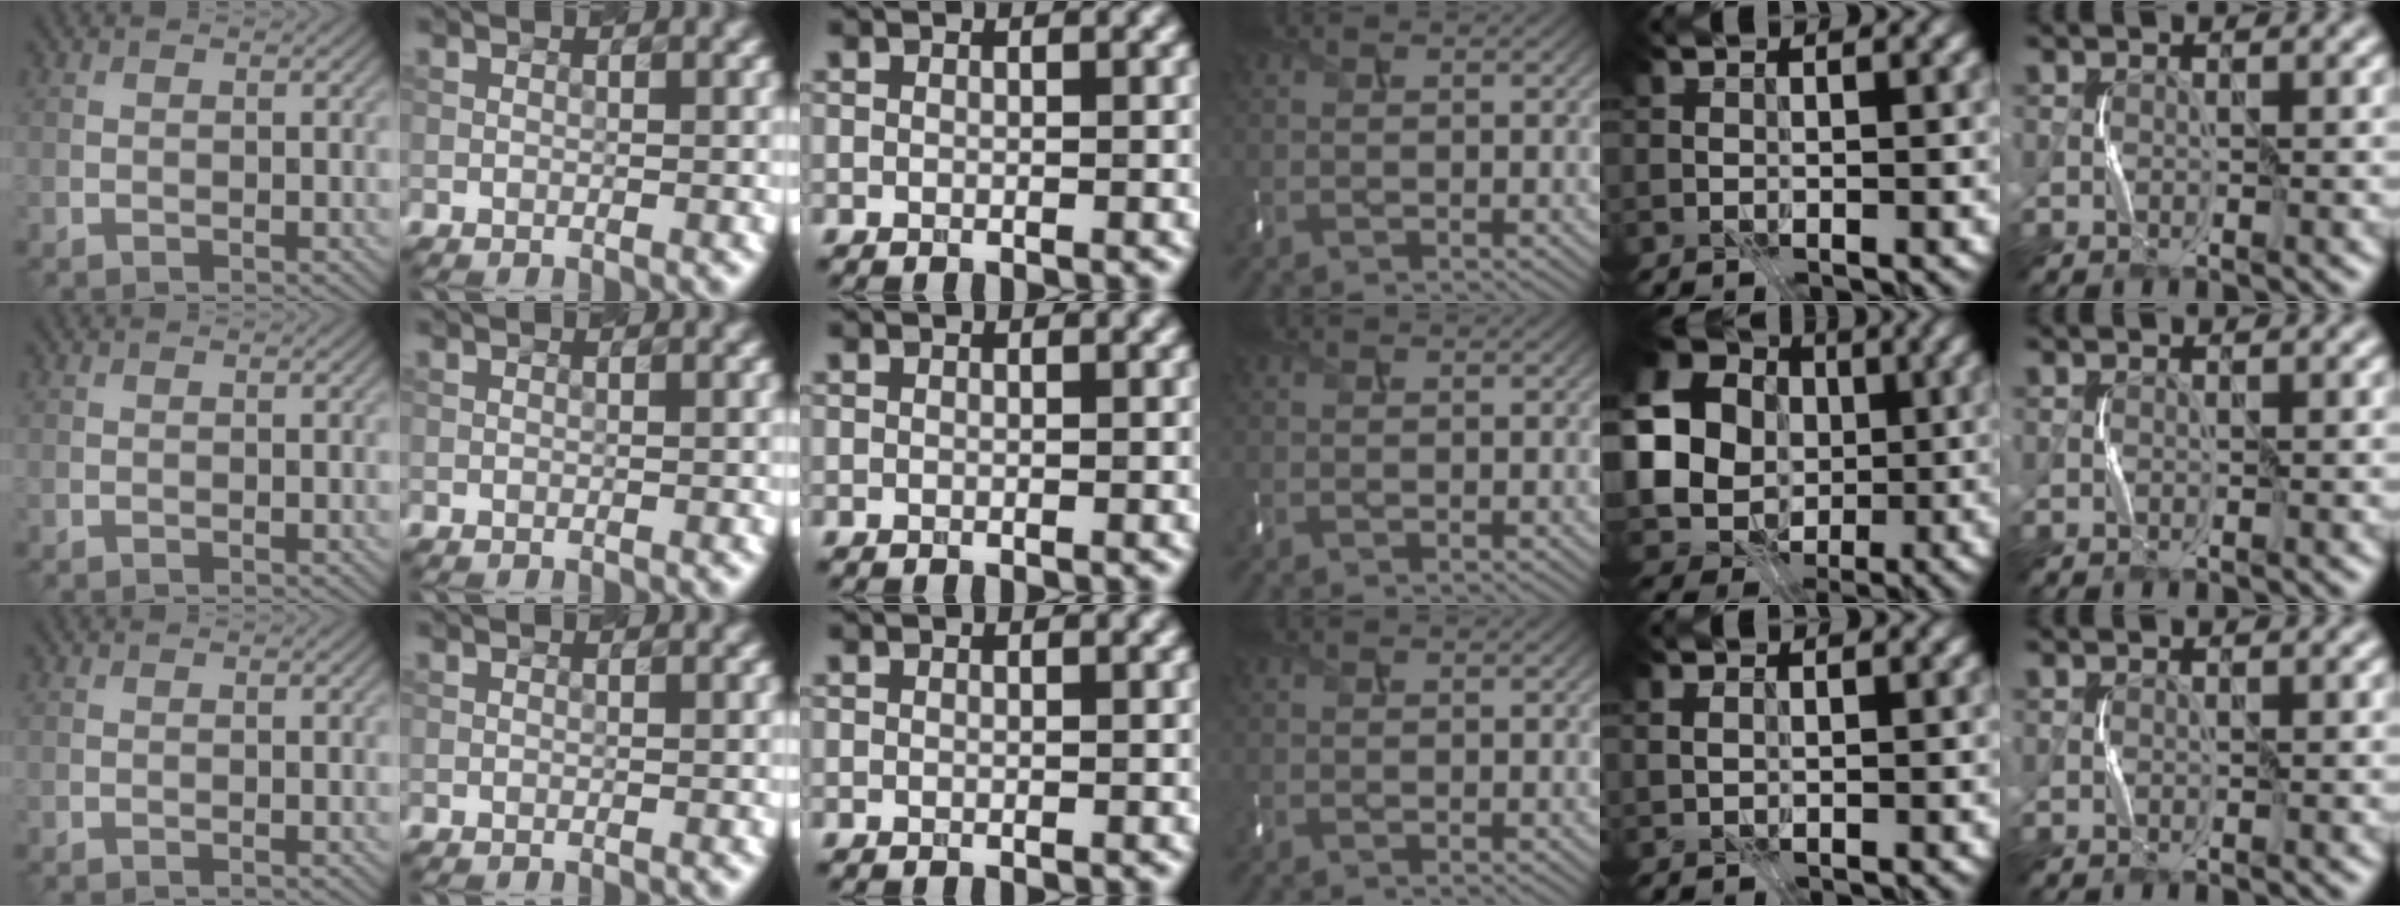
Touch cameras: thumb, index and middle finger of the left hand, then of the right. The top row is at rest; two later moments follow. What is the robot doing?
{"motion": "press", "object": "keyboard"}